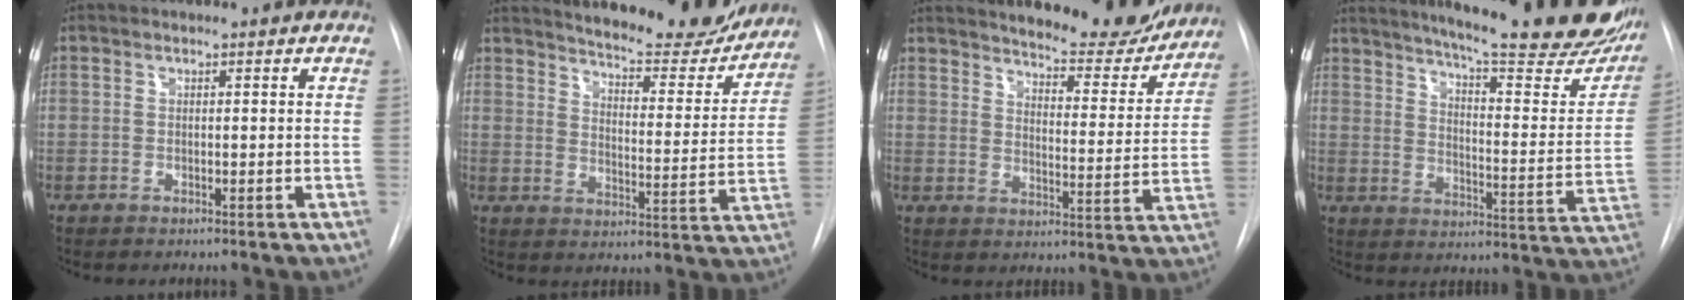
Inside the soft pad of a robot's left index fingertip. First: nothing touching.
{"total": 20.1, "force": [18.6, 3.8, 6.7], "torque": [-0.093, -0.047, 0.237]}
{"total": 17.6, "force": [16.3, 3.4, 5.7], "torque": [-0.070, -0.040, 0.205]}
{"total": 29.7, "force": [24.3, 4.0, 16.5], "torque": [-0.227, -0.070, 0.306]}